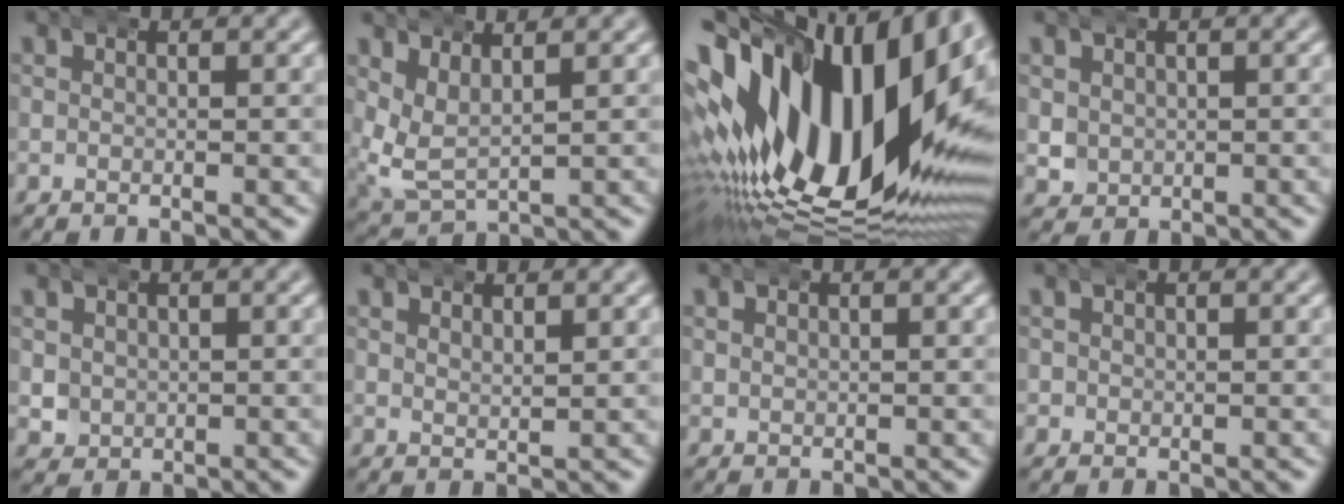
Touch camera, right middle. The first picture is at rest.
{"total": 5.2, "force": [1.7, 3.9, 2.9], "torque": [-0.092, -0.025, 0.042]}
{"total": 25.7, "force": [1.0, 15.6, 20.4], "torque": [-0.355, -0.033, 0.041]}
{"total": 2.4, "force": [0.7, 2.2, 0.7], "torque": [-0.033, -0.013, 0.021]}
{"total": 2.4, "force": [0.7, 2.2, 0.6], "torque": [-0.032, -0.012, 0.018]}
{"total": 1.4, "force": [1.4, -0.2, 0.2], "torque": [-0.006, -0.013, 0.033]}
{"total": 0.7, "force": [0.4, 0.6, 0.1], "torque": [-0.008, -0.003, 0.010]}
{"total": 0.9, "force": [0.2, 0.8, -0.3], "torque": [0.000, -0.005, 0.005]}